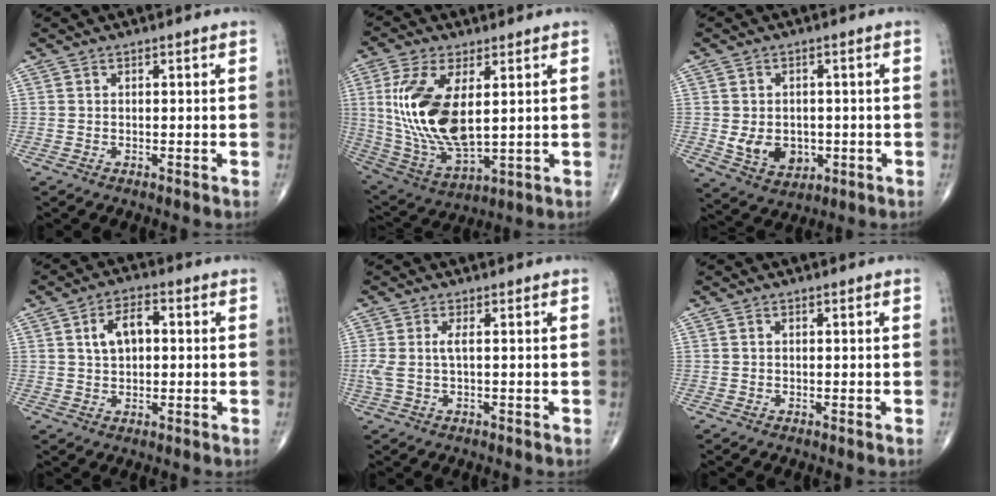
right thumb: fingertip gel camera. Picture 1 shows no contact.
{"total": 17.7, "force": [2.9, 8.3, 15.4], "torque": [-0.315, -0.019, 0.070]}
{"total": 7.5, "force": [-1.0, 5.8, 4.8], "torque": [-0.058, -0.001, 0.000]}
{"total": 6.5, "force": [1.2, 3.9, 5.1], "torque": [-0.081, 0.014, 0.016]}
{"total": 3.1, "force": [0.3, 0.8, 3.0], "torque": [-0.092, 0.008, 0.009]}
{"total": 0.0}